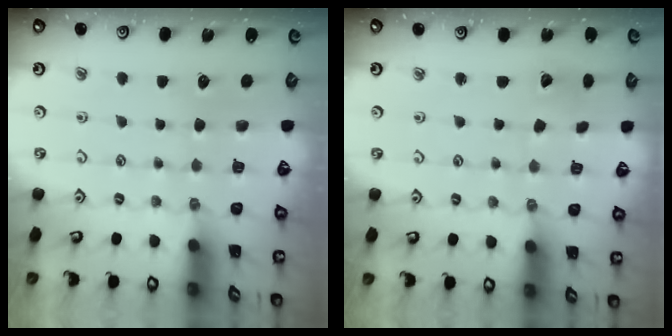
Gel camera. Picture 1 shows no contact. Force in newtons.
{"total": 2.4, "press": 2.4, "slide": 0.2}